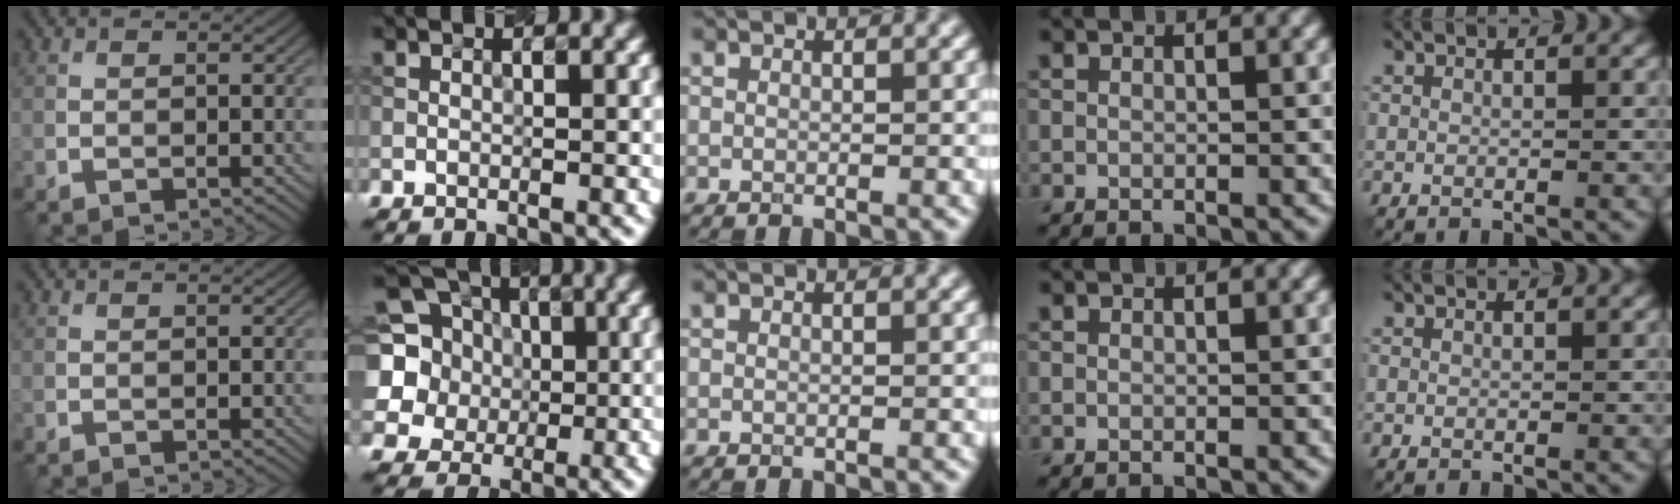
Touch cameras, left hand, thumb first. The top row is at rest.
{"index": {"total": 10.1, "force": [1.7, 9.2, 4.0], "torque": [-0.125, 0.035, 0.004]}}